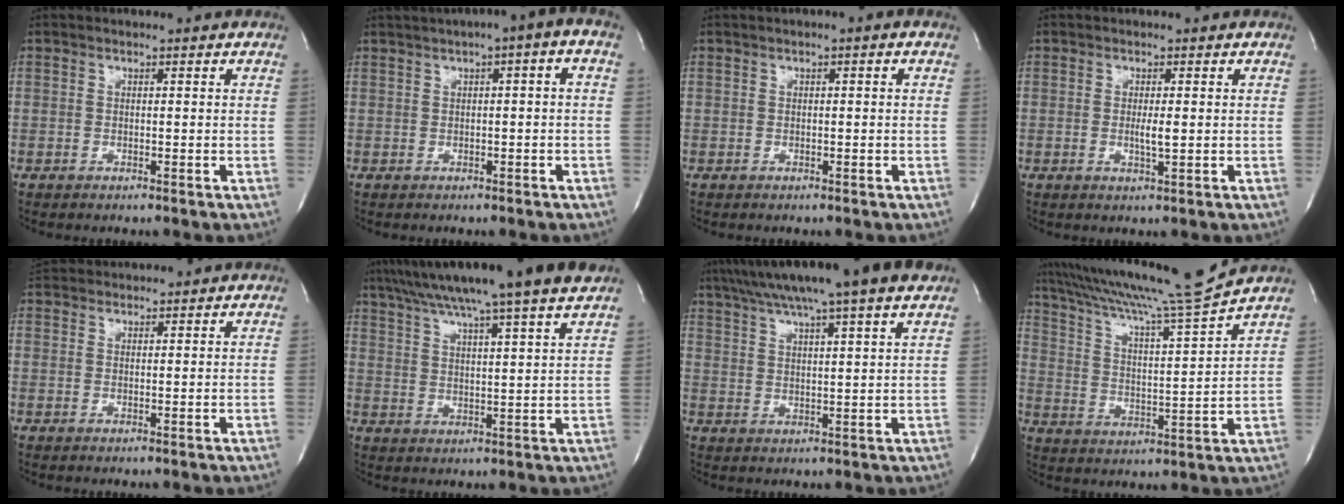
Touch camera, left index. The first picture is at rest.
{"total": 5.3, "force": [1.7, 0.7, 5.0], "torque": [-0.075, 0.024, 0.022]}
{"total": 0.7, "force": [0.1, 0.1, 0.6], "torque": [-0.010, 0.002, 0.000]}
{"total": 1.9, "force": [0.0, 0.1, 1.9], "torque": [-0.036, -0.005, -0.001]}
{"total": 6.2, "force": [6.1, 1.0, 1.1], "torque": [-0.024, 0.038, 0.099]}
{"total": 17.6, "force": [14.6, -1.5, 9.6], "torque": [-0.167, 0.011, 0.211]}
{"total": 15.8, "force": [12.6, -0.3, 9.6], "torque": [-0.167, 0.032, 0.179]}
{"total": 15.8, "force": [14.5, -3.2, 5.5], "torque": [-0.102, -0.041, 0.233]}